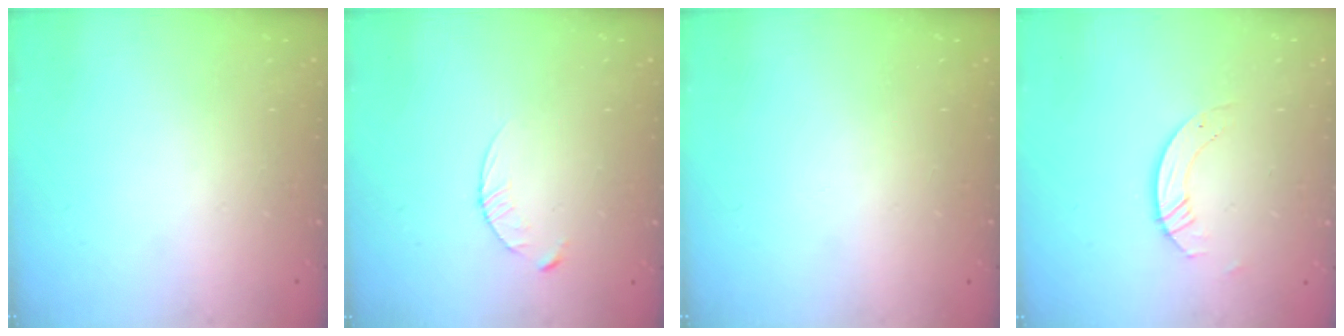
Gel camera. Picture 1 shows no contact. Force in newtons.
{"total": 3.4, "press": 3.4, "slide": 0.4}
{"total": 0.0}
{"total": 3.6, "press": 3.6, "slide": 0.3}